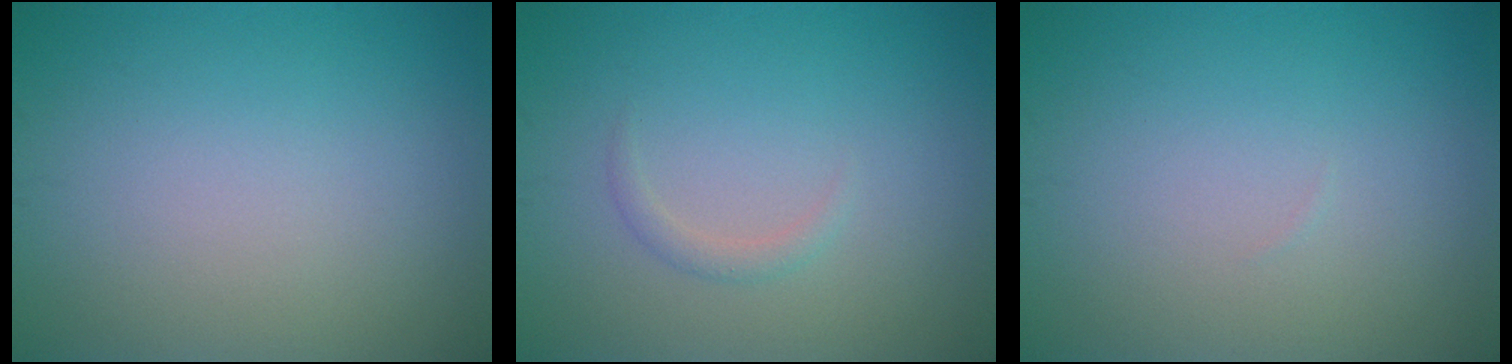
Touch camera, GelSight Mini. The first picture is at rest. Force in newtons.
{"total": 1.0, "press": 1.0, "slide": 0.0}
{"total": 0.0}